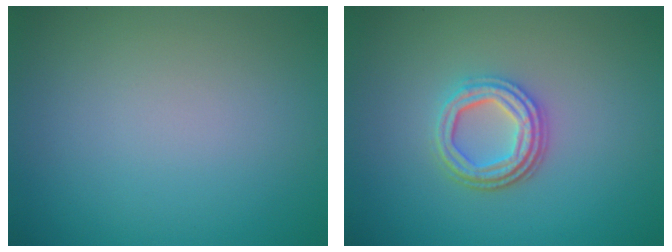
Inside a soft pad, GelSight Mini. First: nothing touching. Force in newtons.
{"total": 3.7, "press": 3.0, "slide": 2.1}